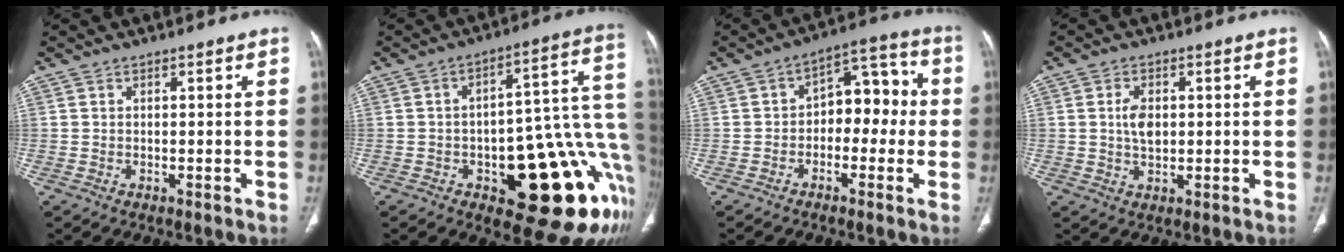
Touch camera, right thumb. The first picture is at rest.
{"total": 23.9, "force": [-7.5, 10.0, 20.4], "torque": [-0.178, 0.048, -0.085]}
{"total": 10.1, "force": [-0.8, 6.5, 7.6], "torque": [-0.059, 0.045, -0.027]}
{"total": 4.3, "force": [0.5, 2.7, 3.3], "torque": [-0.056, 0.000, 0.009]}